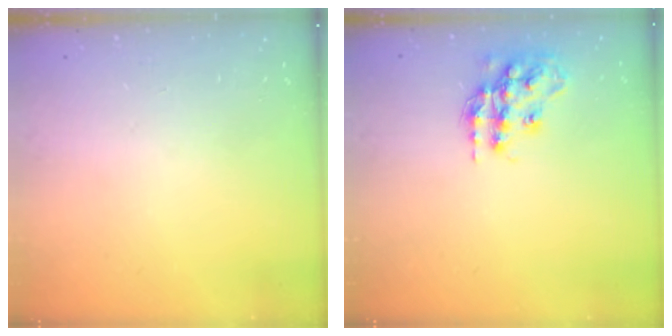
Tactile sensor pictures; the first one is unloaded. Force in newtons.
{"total": 14.9, "press": 14.8, "slide": 0.9}